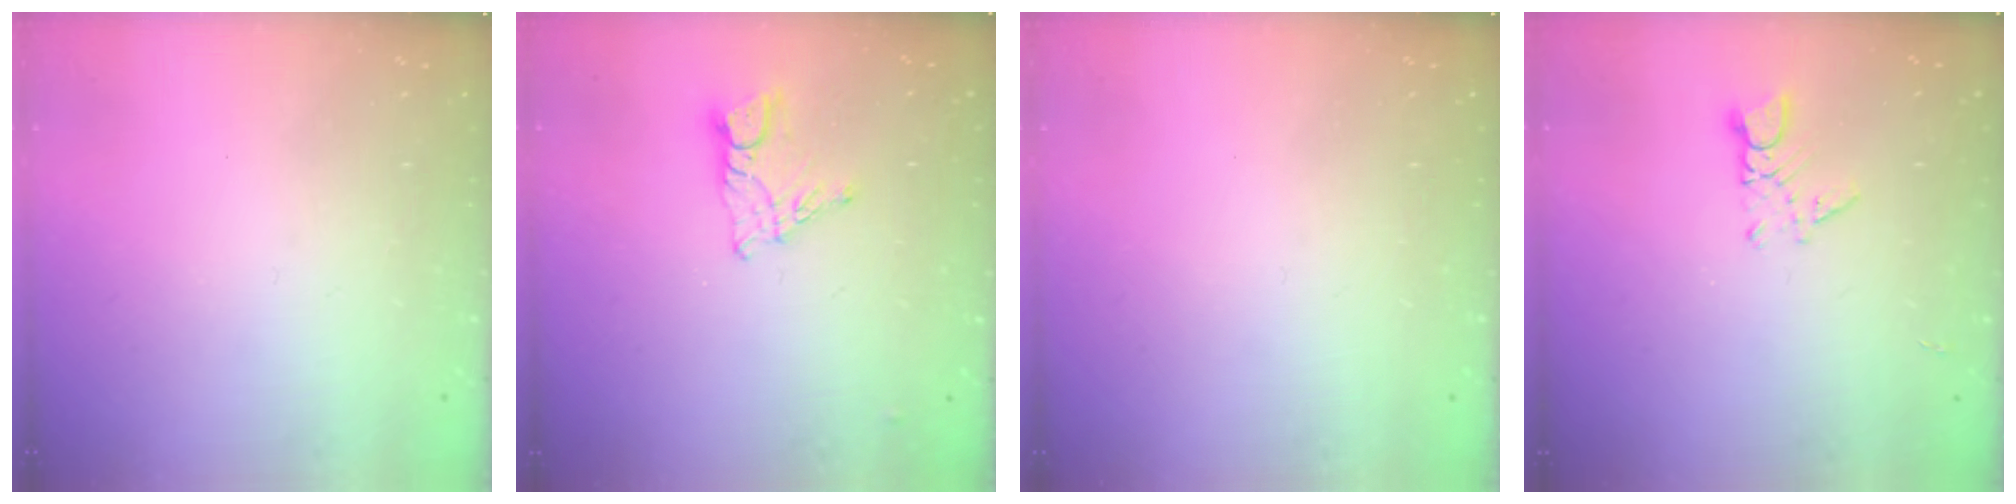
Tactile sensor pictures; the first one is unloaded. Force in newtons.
{"total": 8.0, "press": 8.0, "slide": 0.6}
{"total": 0.0}
{"total": 2.5, "press": 2.4, "slide": 0.4}